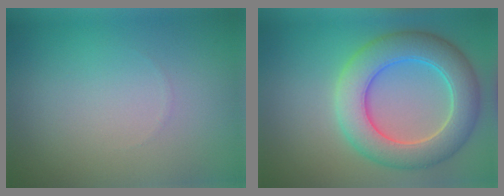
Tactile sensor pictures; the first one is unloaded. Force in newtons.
{"total": 7.5, "press": 7.5, "slide": 0.4}